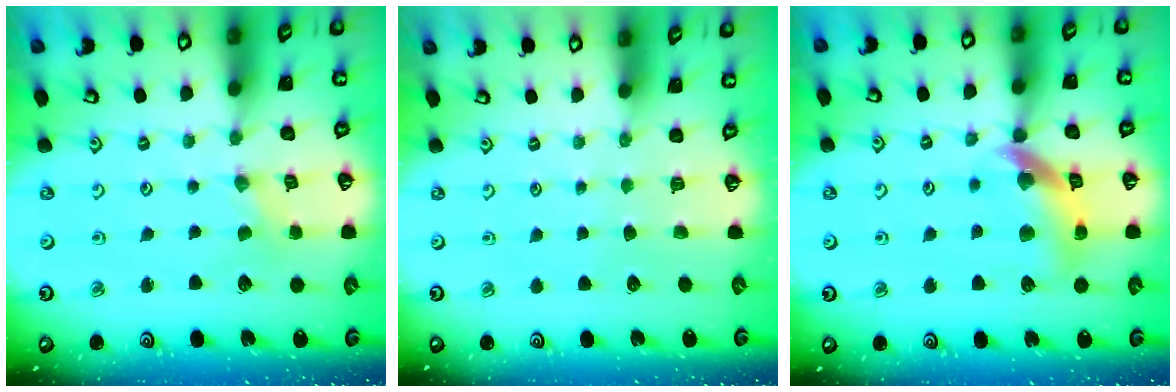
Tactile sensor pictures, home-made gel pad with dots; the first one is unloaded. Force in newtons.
{"total": 0.0}
{"total": 13.2, "press": 13.1, "slide": 1.8}